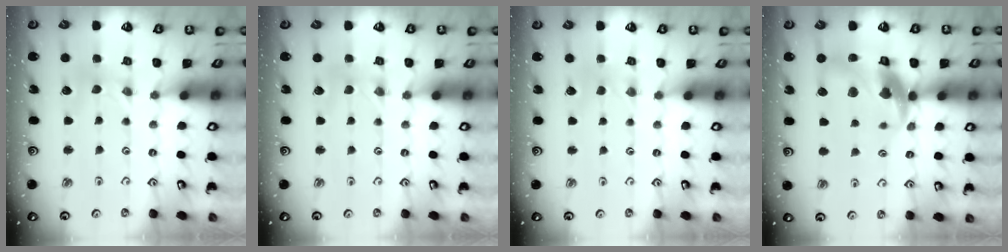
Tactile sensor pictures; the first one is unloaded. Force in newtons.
{"total": 0.0}
{"total": 0.0}
{"total": 16.1, "press": 16.0, "slide": 2.0}